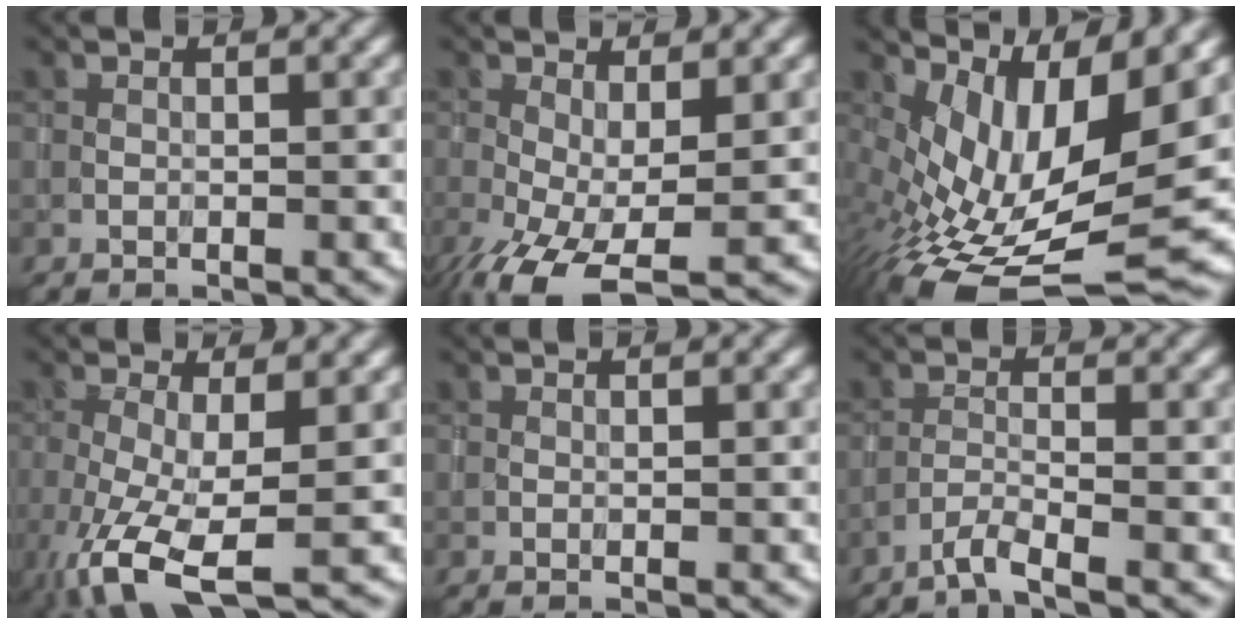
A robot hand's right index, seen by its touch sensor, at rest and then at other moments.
{"total": 6.9, "force": [-2.3, 2.9, 5.8], "torque": [-0.126, -0.020, -0.036]}
{"total": 12.1, "force": [0.3, 5.2, 10.9], "torque": [-0.213, -0.022, 0.025]}
{"total": 7.0, "force": [-2.6, 2.3, 6.0], "torque": [-0.134, -0.019, -0.051]}
{"total": 0.0}
{"total": 2.0, "force": [-1.6, 0.0, 1.2], "torque": [-0.022, 0.004, -0.041]}